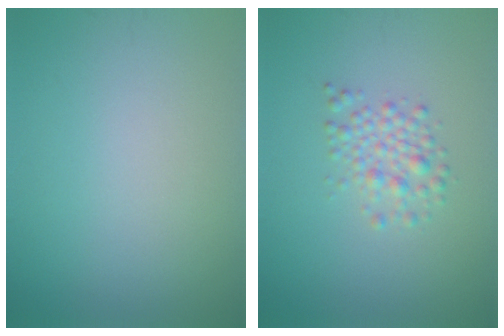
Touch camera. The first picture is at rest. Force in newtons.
{"total": 2.5, "press": 2.5, "slide": 0.0}